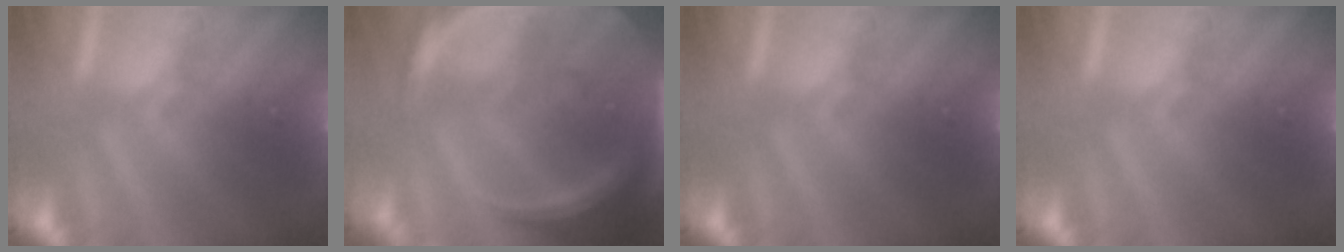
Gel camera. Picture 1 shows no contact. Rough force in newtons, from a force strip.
{"total": 8.3}
{"total": 0.0}
{"total": 0.0}